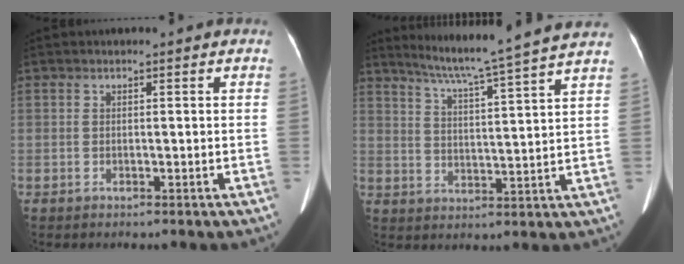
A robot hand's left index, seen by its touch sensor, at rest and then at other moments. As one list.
[{"total": 15.8, "force": [13.7, -2.1, 7.4], "torque": [-0.125, -0.020, 0.183]}]